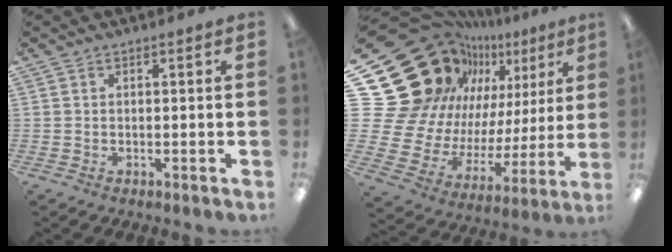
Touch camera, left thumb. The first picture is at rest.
{"total": 28.9, "force": [15.8, 19.9, 13.6], "torque": [-0.250, -0.136, 0.333]}